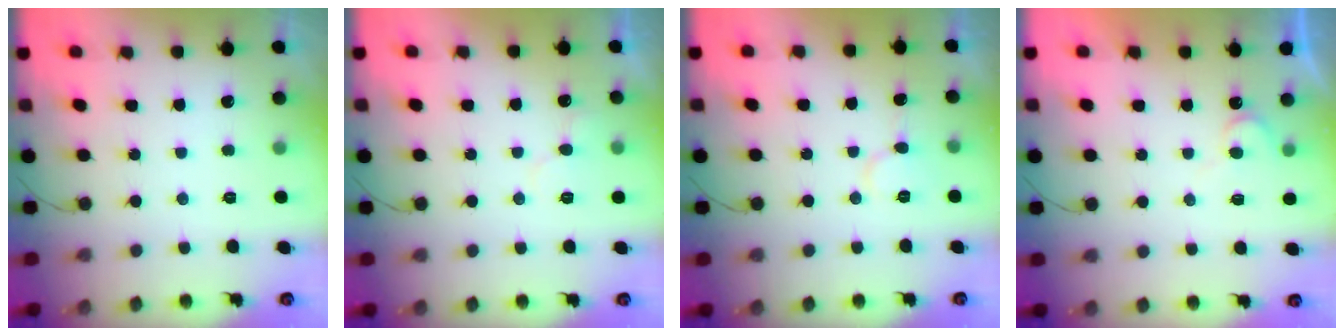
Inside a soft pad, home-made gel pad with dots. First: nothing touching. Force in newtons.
{"total": 5.4, "press": 5.4, "slide": 0.4}
{"total": 7.0, "press": 7.0, "slide": 0.3}
{"total": 6.4, "press": 6.3, "slide": 0.6}